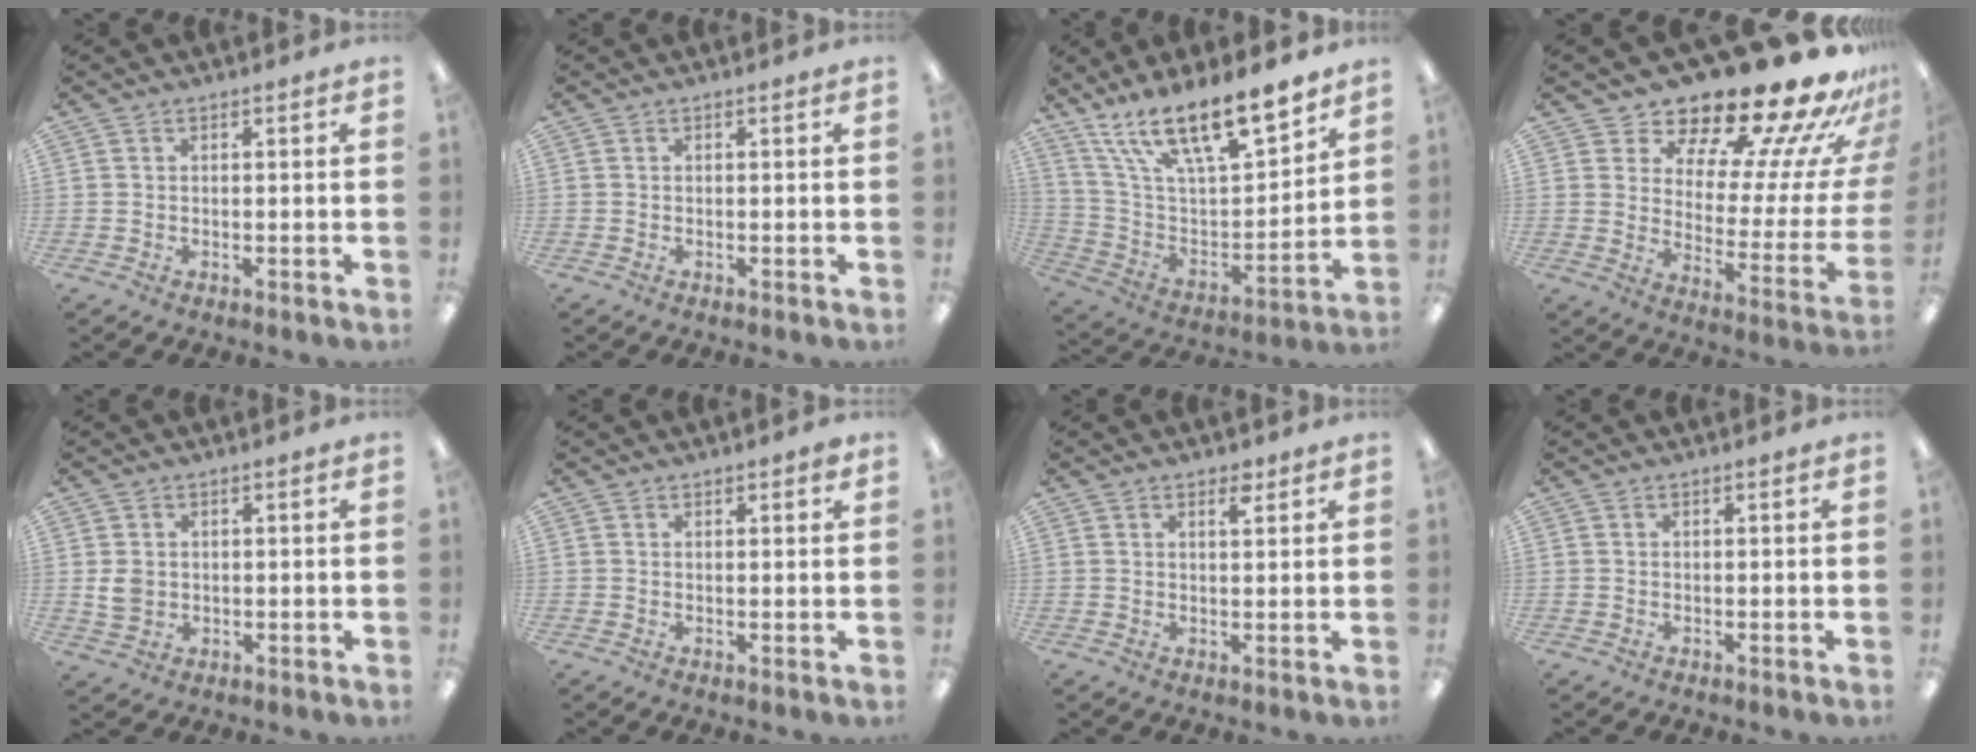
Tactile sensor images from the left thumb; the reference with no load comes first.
{"total": 0.0}
{"total": 19.3, "force": [15.5, 5.1, 10.3], "torque": [-0.195, -0.100, 0.271]}
{"total": 22.4, "force": [19.0, 6.7, 9.8], "torque": [-0.134, -0.155, 0.322]}
{"total": 3.9, "force": [0.4, 3.3, 2.1], "torque": [-0.031, 0.003, 0.008]}
{"total": 1.3, "force": [1.1, 0.4, 0.5], "torque": [-0.001, -0.002, 0.018]}
{"total": 2.6, "force": [2.0, 0.8, 1.4], "torque": [-0.016, -0.005, 0.033]}
{"total": 0.0}